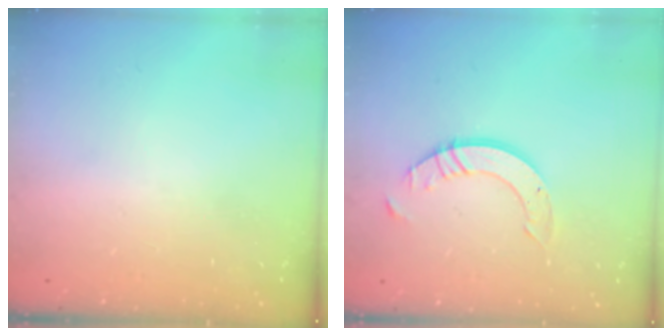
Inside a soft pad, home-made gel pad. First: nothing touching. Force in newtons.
{"total": 8.1, "press": 8.1, "slide": 0.7}